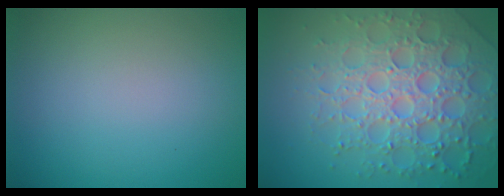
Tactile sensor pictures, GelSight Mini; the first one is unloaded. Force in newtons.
{"total": 7.3, "press": 7.2, "slide": 1.6}